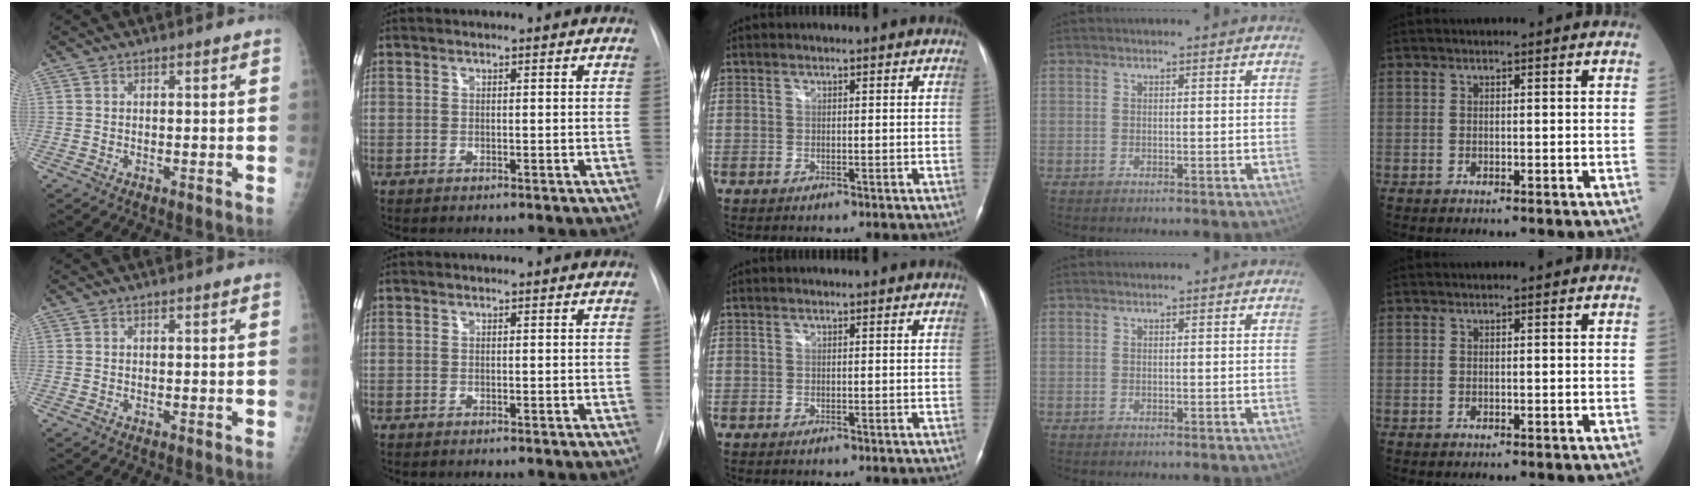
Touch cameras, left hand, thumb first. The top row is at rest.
{}